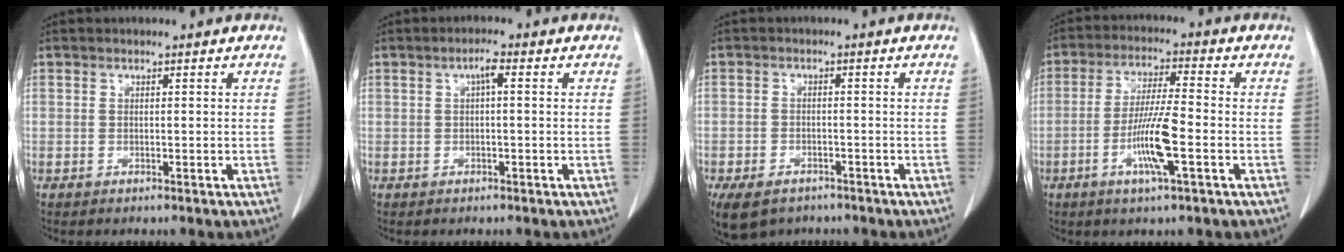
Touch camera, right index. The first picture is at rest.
{"total": 1.8, "force": [0.4, 0.3, 1.8], "torque": [-0.032, 0.005, 0.006]}
{"total": 8.7, "force": [-5.9, 5.4, 3.5], "torque": [-0.080, -0.004, -0.087]}
{"total": 8.5, "force": [-3.0, 0.2, 8.0], "torque": [-0.152, -0.007, -0.060]}